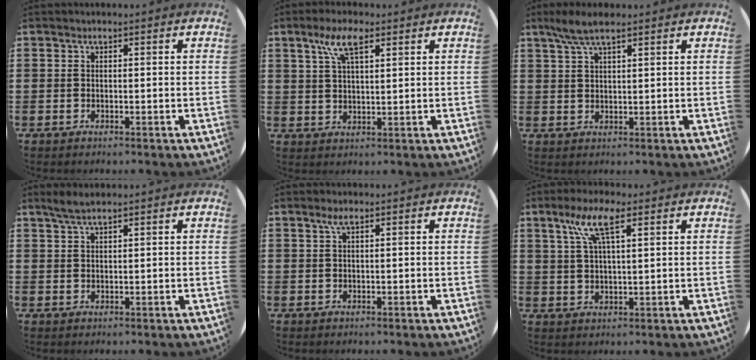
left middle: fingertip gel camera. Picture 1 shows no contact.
{"total": 5.5, "force": [3.2, 1.8, 4.1], "torque": [-0.081, 0.007, 0.054]}
{"total": 4.3, "force": [3.2, 0.9, 2.8], "torque": [-0.061, 0.004, 0.056]}
{"total": 2.4, "force": [1.9, 0.3, 1.4], "torque": [-0.029, 0.004, 0.033]}
{"total": 1.9, "force": [1.0, 0.4, 1.6], "torque": [-0.033, 0.006, 0.017]}
{"total": 6.5, "force": [3.5, 1.7, 5.1], "torque": [-0.110, 0.012, 0.060]}